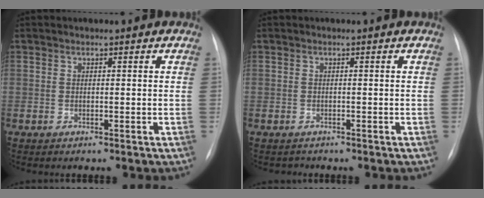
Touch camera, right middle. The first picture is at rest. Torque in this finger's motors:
{"motor_torque": [0.00, -0.03, -0.08, -0.01]}